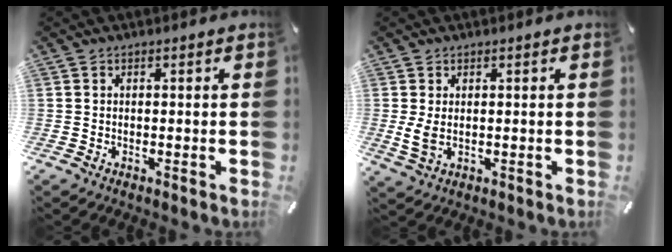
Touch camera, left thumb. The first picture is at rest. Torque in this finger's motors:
{"motor_torque": [0.45, 0.42, 0.08, -0.03, 0.04]}